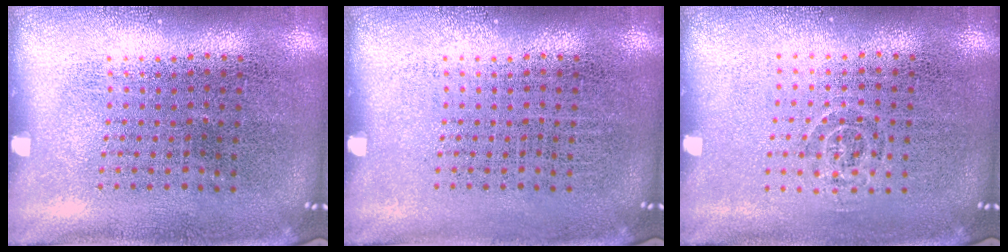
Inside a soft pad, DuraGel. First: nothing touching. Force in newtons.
{"total": 0.0}
{"total": 0.8, "press": 0.5, "slide": 0.6}